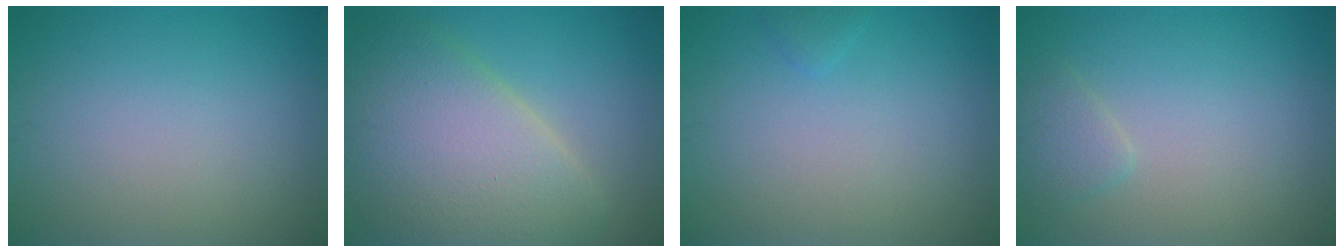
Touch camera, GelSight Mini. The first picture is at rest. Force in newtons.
{"total": 9.6, "press": 9.6, "slide": 0.6}
{"total": 0.6, "press": 0.6, "slide": 0.0}
{"total": 1.6, "press": 1.6, "slide": 0.2}